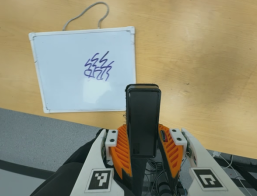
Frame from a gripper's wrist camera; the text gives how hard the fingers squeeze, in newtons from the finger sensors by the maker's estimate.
{"total": 5.3, "left": 3.6, "right": 7.1}